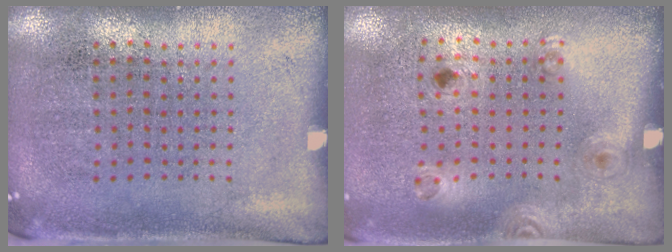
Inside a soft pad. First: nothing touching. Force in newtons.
{"total": 1.3, "press": 0.9, "slide": 1.0}